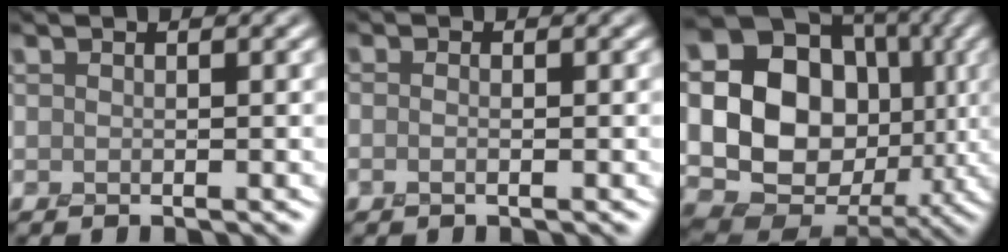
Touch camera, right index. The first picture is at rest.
{"total": 0.5, "force": [-0.5, -0.1, 0.1], "torque": [0.000, -0.004, -0.011]}
{"total": 19.6, "force": [0.3, 16.5, 10.6], "torque": [-0.212, 0.008, -0.007]}